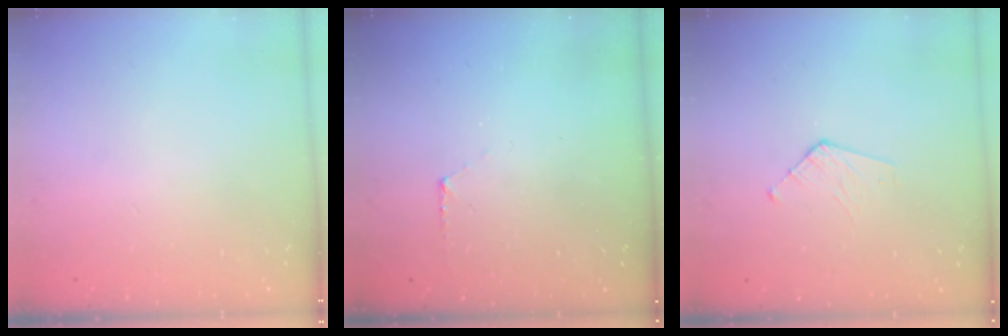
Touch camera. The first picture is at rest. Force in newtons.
{"total": 3.9, "press": 3.9, "slide": 0.4}
{"total": 3.5, "press": 3.5, "slide": 0.3}